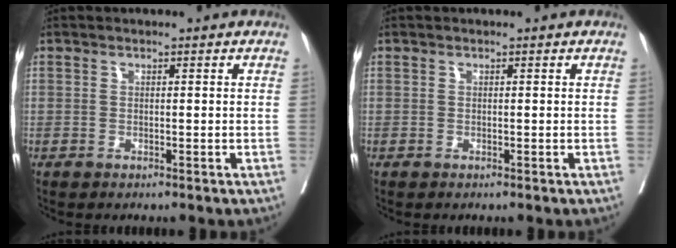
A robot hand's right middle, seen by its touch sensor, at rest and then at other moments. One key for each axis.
{"total": 0.0}